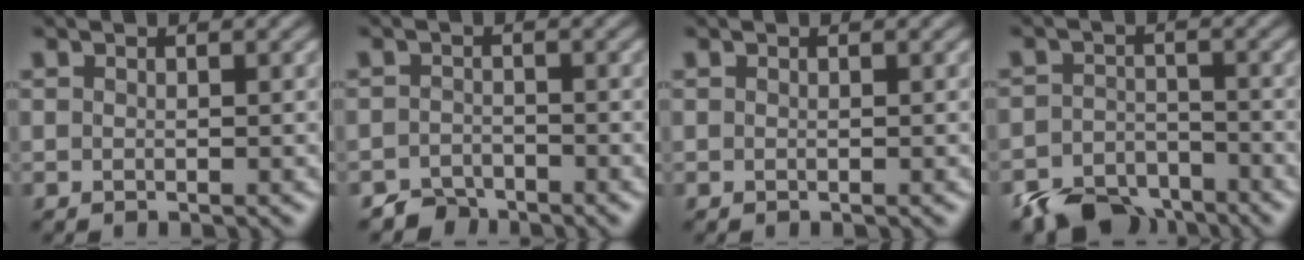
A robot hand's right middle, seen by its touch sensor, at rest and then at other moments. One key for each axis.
{"total": 2.3, "fx": -2.2, "fy": 0.8, "fz": -0.1, "tx": 0.006, "ty": 0.005, "tz": -0.046}
{"total": 0.0}
{"total": 6.1, "fx": -5.1, "fy": 2.8, "fz": 1.7, "tx": -0.031, "ty": -0.009, "tz": -0.096}